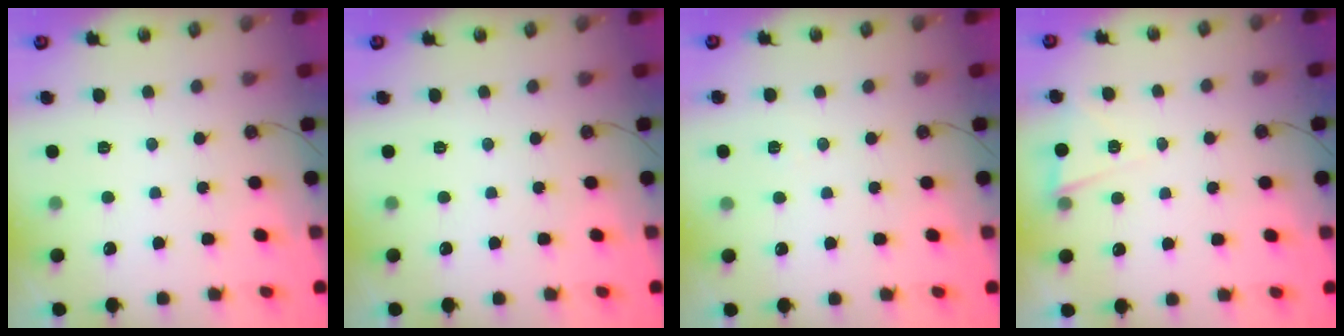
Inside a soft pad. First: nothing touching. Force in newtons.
{"total": 0.0}
{"total": 4.2, "press": 2.5, "slide": 3.4}
{"total": 2.8, "press": 2.4, "slide": 1.4}